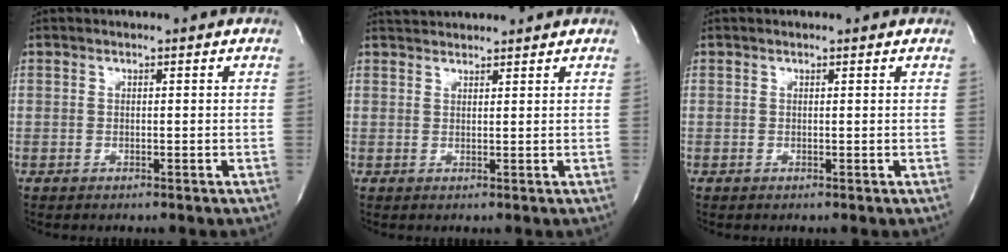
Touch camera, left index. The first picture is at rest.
{"total": 4.4, "force": [4.4, 0.5, 0.7], "torque": [-0.015, 0.032, 0.068]}
{"total": 0.6, "force": [0.6, 0.2, 0.2], "torque": [-0.009, 0.004, 0.006]}